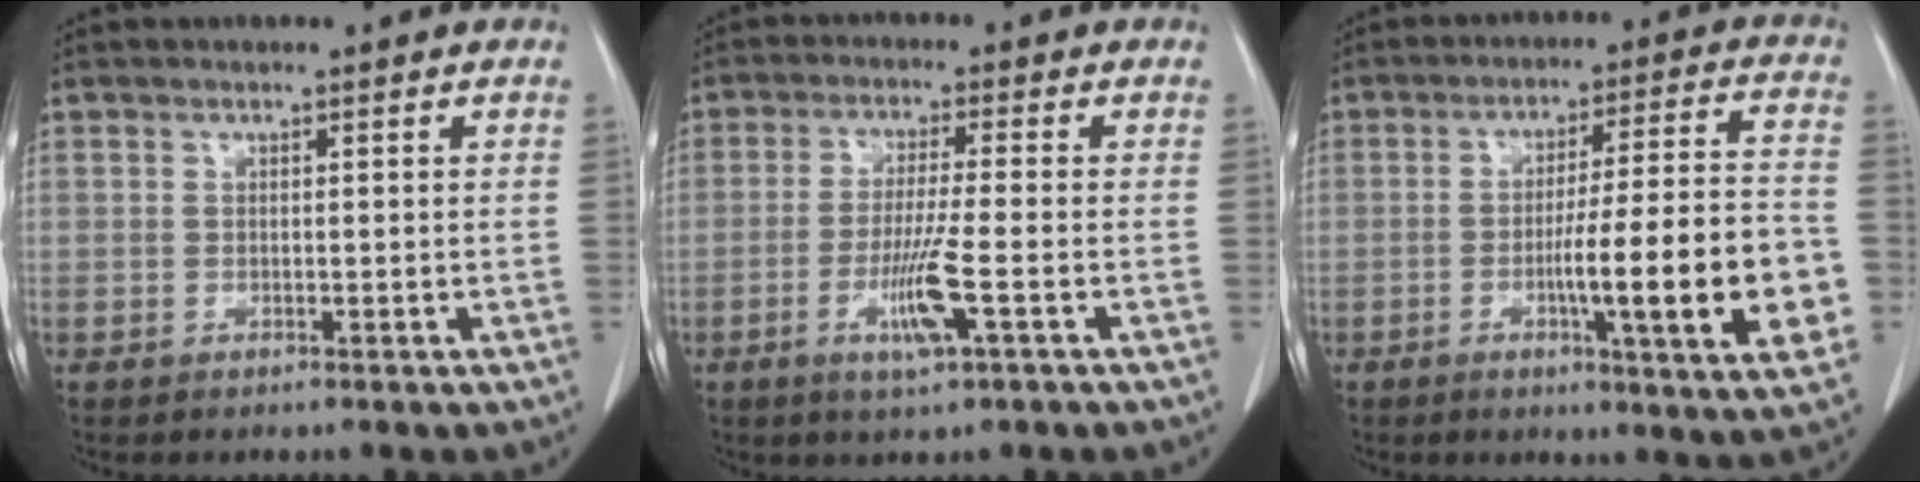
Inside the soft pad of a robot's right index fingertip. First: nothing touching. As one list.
[{"total": 7.0, "force": [-2.5, -0.2, 6.5], "torque": [-0.123, -0.013, -0.046]}, {"total": 16.9, "force": [-4.3, 0.6, 16.3], "torque": [-0.206, 0.002, -0.058]}]